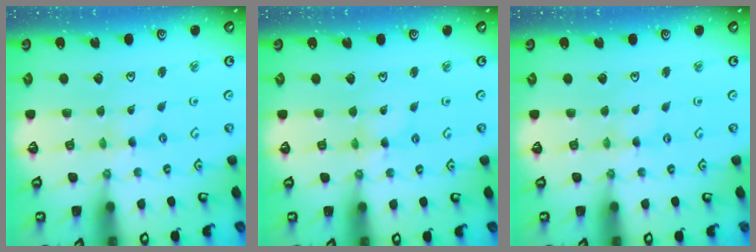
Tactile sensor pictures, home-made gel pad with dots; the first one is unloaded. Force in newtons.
{"total": 1.6, "press": 1.5, "slide": 0.2}
{"total": 0.0}